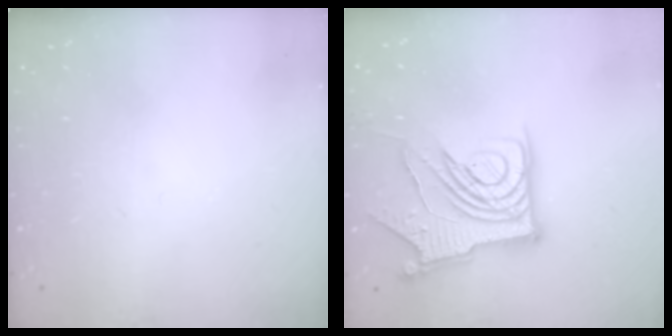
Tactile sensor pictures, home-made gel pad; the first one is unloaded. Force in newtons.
{"total": 14.9, "press": 14.8, "slide": 1.8}